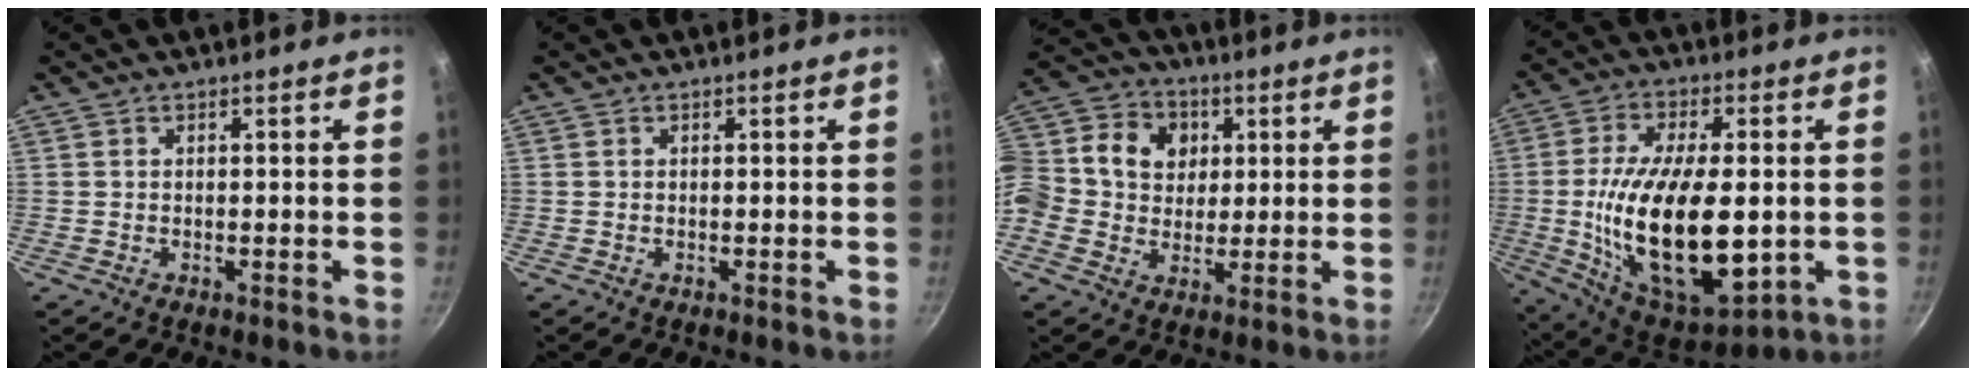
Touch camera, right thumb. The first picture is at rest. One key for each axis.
{"total": 0.0}
{"total": 18.9, "fx": 3.2, "fy": 16.2, "fz": 9.3, "tx": -0.195, "ty": 0.037, "tz": 0.044}
{"total": 24.8, "fx": -2.3, "fy": 11.8, "fz": 21.7, "tx": -0.378, "ty": -0.002, "tz": -0.026}